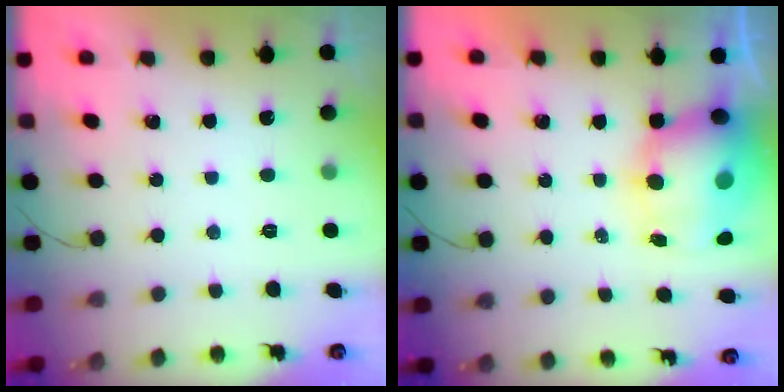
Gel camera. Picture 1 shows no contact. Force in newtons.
{"total": 12.4, "press": 12.0, "slide": 3.2}